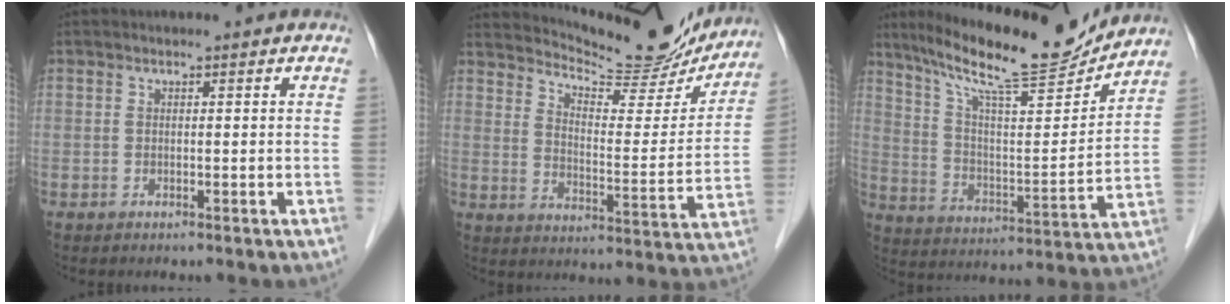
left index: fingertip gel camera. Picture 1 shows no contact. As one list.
[{"total": 17.3, "force": [16.5, 2.4, 4.7], "torque": [-0.074, -0.044, 0.220]}, {"total": 18.1, "force": [16.1, 1.2, 8.2], "torque": [-0.146, -0.009, 0.260]}]